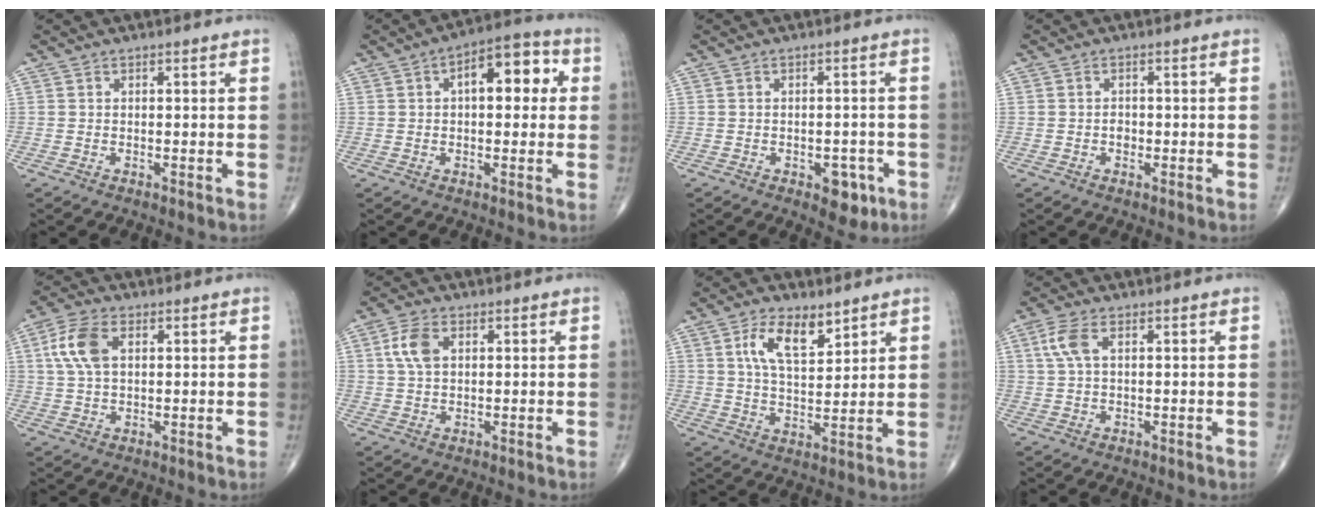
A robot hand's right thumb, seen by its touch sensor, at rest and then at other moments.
{"total": 10.9, "force": [2.3, 5.5, 9.1], "torque": [-0.097, 0.026, 0.024]}
{"total": 4.9, "force": [-2.2, 2.8, 3.3], "torque": [-0.019, 0.009, -0.024]}
{"total": 1.4, "force": [-0.3, 1.1, 0.8], "torque": [-0.007, 0.004, -0.006]}
{"total": 7.8, "force": [2.0, 4.4, 6.1], "torque": [-0.132, 0.010, 0.039]}
{"total": 5.4, "force": [1.5, 3.2, 4.0], "torque": [-0.086, 0.004, 0.027]}
{"total": 9.1, "force": [4.8, 4.2, 6.5], "torque": [-0.104, -0.025, 0.092]}
{"total": 4.5, "force": [1.4, 2.2, 3.7], "torque": [-0.098, 0.014, 0.028]}